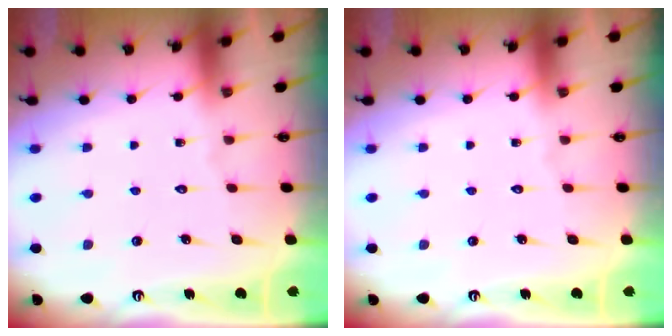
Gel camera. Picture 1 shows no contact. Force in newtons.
{"total": 0.0}